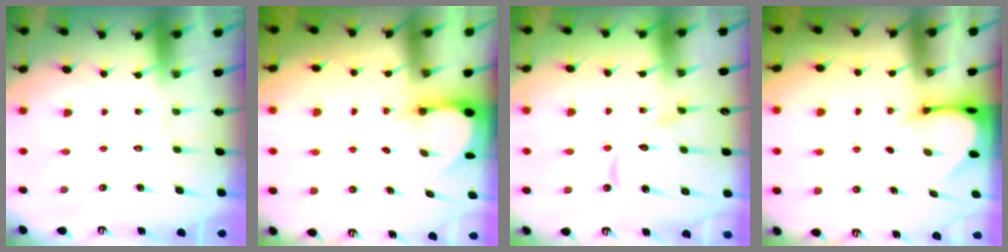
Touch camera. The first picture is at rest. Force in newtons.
{"total": 2.6, "press": 2.5, "slide": 0.4}
{"total": 11.1, "press": 11.0, "slide": 1.1}
{"total": 3.3, "press": 3.3, "slide": 0.3}